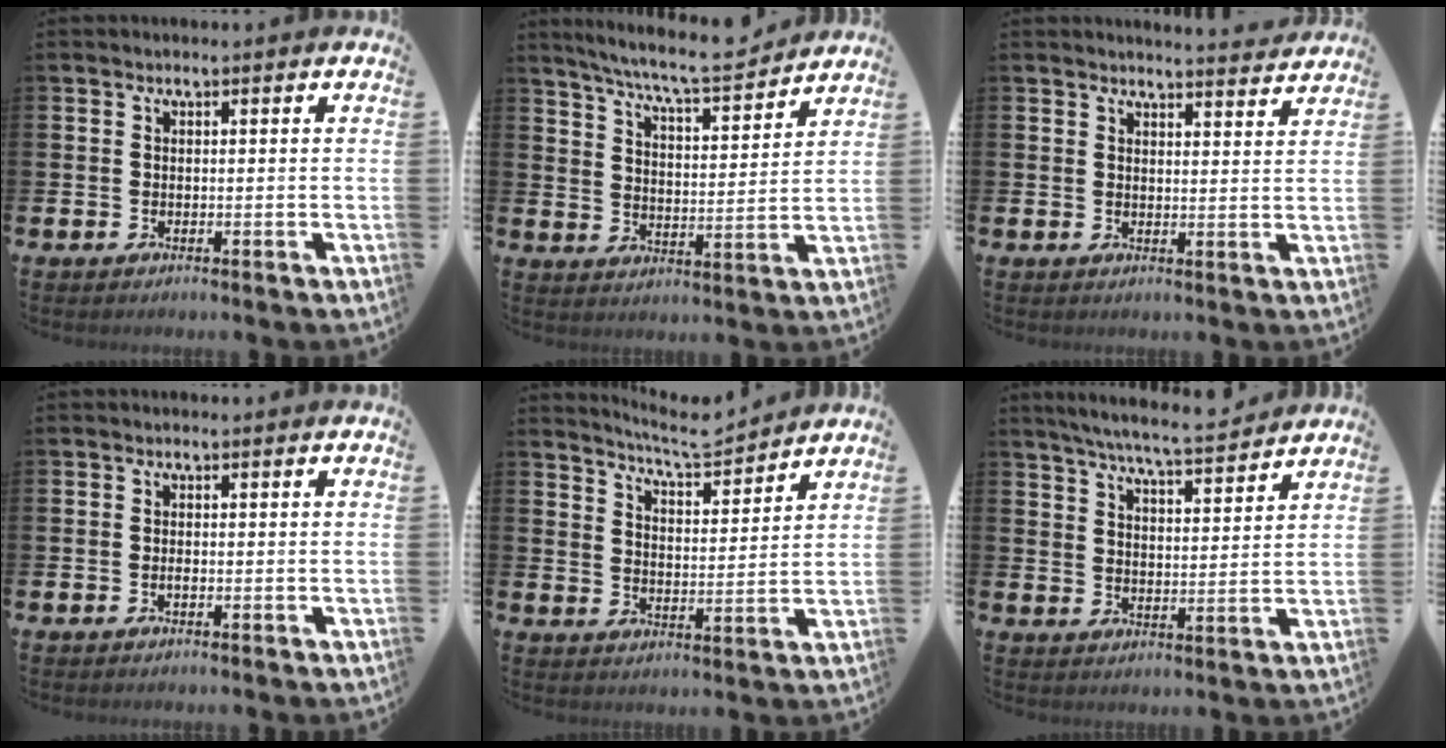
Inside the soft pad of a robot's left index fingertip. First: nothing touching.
{"total": 8.1, "force": [7.5, 0.4, 3.0], "torque": [-0.078, -0.049, 0.130]}
{"total": 3.5, "force": [3.5, -0.2, 0.0], "torque": [0.002, -0.027, 0.061]}
{"total": 0.5, "force": [-0.2, 0.2, 0.4], "torque": [-0.013, -0.001, -0.004]}
{"total": 6.0, "force": [5.9, 0.3, 1.1], "torque": [-0.040, -0.039, 0.102]}
{"total": 6.6, "force": [6.3, -0.1, 2.0], "torque": [-0.054, -0.038, 0.109]}